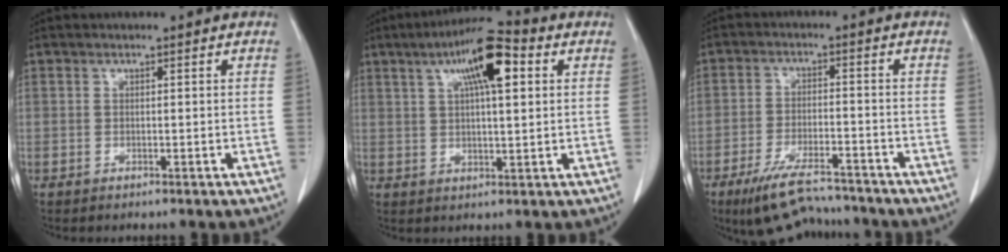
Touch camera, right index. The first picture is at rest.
{"total": 10.9, "force": [4.3, 2.2, 9.8], "torque": [-0.167, 0.026, 0.067]}
{"total": 10.9, "force": [-9.6, 2.3, 4.7], "torque": [-0.086, -0.008, -0.154]}